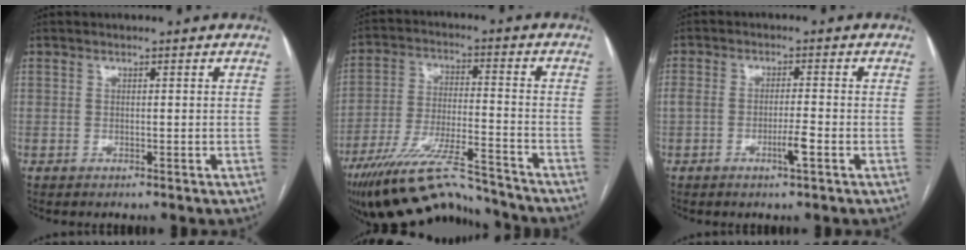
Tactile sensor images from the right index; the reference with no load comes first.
{"total": 18.2, "force": [-15.8, 2.0, 8.8], "torque": [-0.170, -0.010, -0.271]}
{"total": 3.9, "force": [-1.6, 0.4, 3.5], "torque": [-0.068, 0.000, -0.029]}